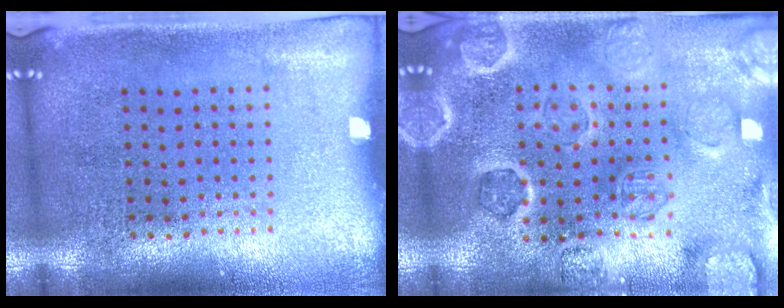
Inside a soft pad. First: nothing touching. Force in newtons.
{"total": 2.6, "press": 2.6, "slide": 0.4}